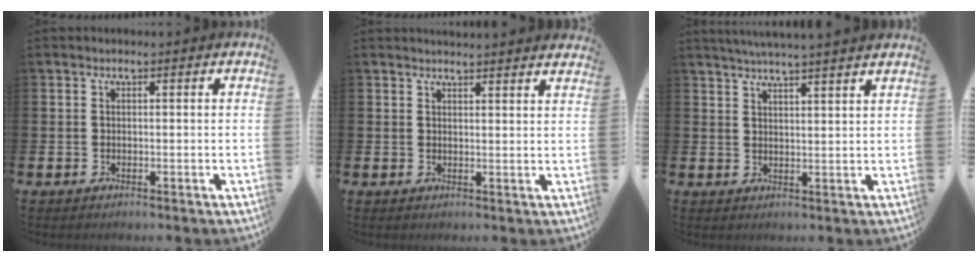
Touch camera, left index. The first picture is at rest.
{"total": 2.3, "force": [2.3, -0.3, -0.2], "torque": [0.002, -0.014, 0.041]}
{"total": 4.0, "force": [3.9, -1.0, 0.5], "torque": [-0.024, -0.014, 0.071]}